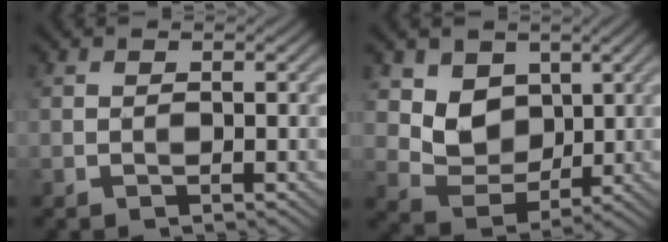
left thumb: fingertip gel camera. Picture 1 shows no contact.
{"total": 5.8, "force": [2.3, 4.6, 2.5], "torque": [-0.067, -0.016, 0.037]}